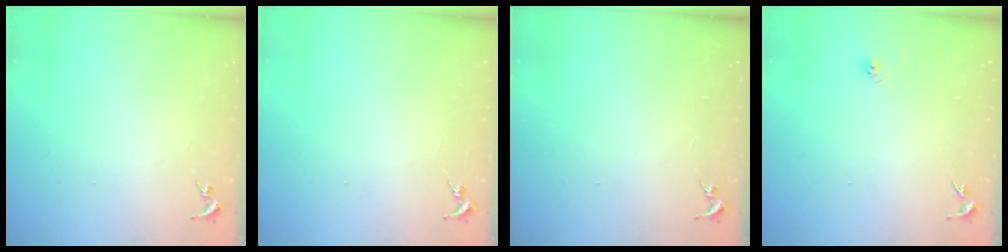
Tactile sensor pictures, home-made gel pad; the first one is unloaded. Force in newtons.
{"total": 0.0}
{"total": 0.0}
{"total": 3.2, "press": 2.7, "slide": 1.7}